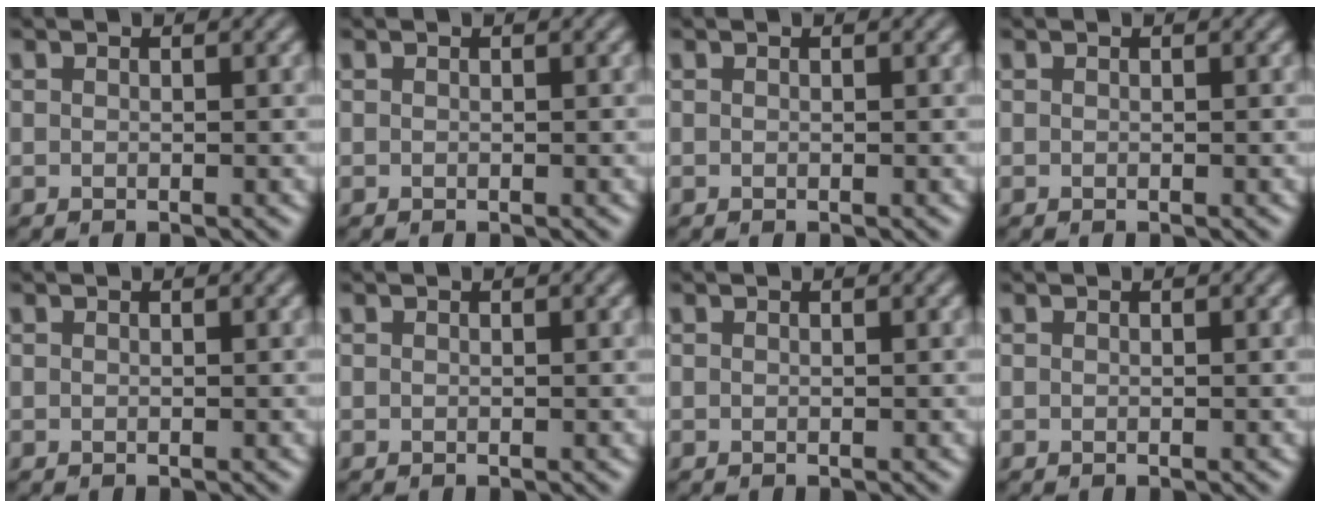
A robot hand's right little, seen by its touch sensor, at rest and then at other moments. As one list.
[{"total": 0.0}, {"total": 0.0}, {"total": 0.0}, {"total": 0.0}, {"total": 0.0}, {"total": 0.0}, {"total": 0.0}]